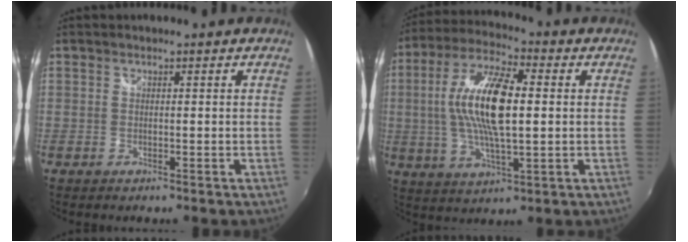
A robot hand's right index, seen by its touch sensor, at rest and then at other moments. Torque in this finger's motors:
{"motor_torque": [1.42, 0.04, 0.71, 0.21]}